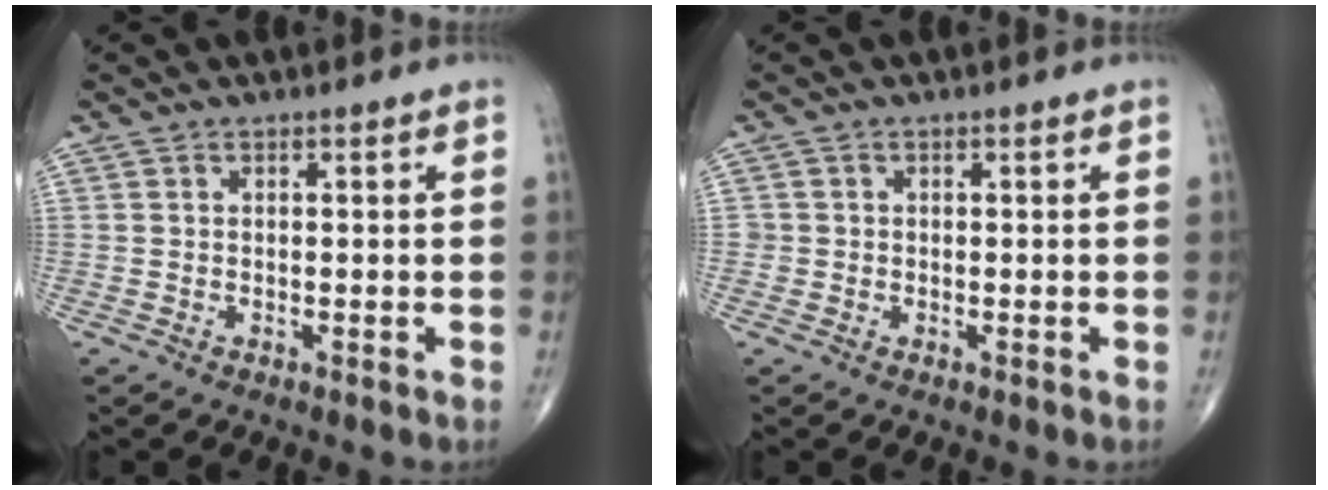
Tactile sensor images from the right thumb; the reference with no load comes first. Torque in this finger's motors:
{"motor_torque": [0.20, 0.12, 0.11, 0.04, 0.00]}